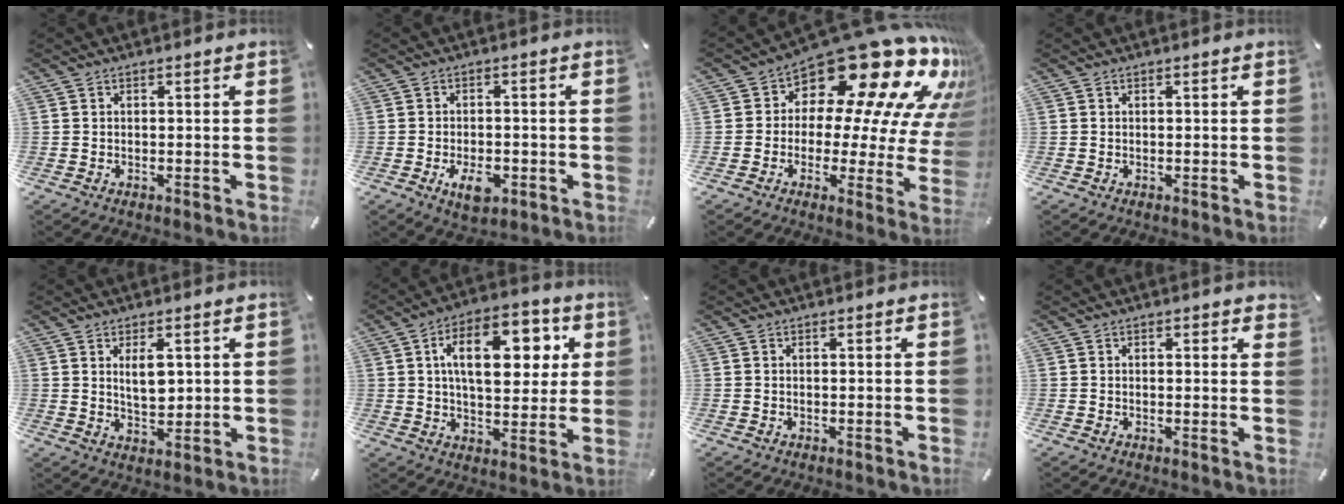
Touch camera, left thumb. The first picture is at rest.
{"total": 5.9, "force": [-2.3, 3.4, 4.2], "torque": [-0.077, 0.004, -0.042]}
{"total": 20.6, "force": [14.5, 8.9, 11.5], "torque": [-0.152, -0.134, 0.237]}
{"total": 0.0}
{"total": 6.0, "force": [1.9, 3.1, 4.8], "torque": [-0.077, -0.005, 0.028]}
{"total": 16.6, "force": [5.0, 9.3, 12.7], "torque": [-0.189, 0.001, 0.081]}
{"total": 0.0}
{"total": 0.7, "force": [0.4, 0.3, 0.4], "torque": [-0.002, -0.001, 0.005]}